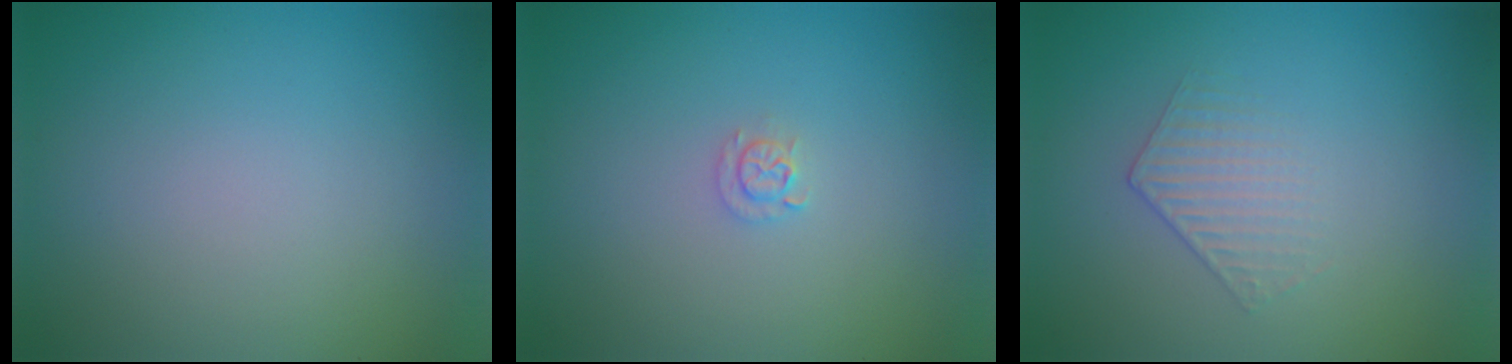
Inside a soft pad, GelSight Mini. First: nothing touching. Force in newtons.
{"total": 1.1, "press": 1.1, "slide": 0.2}
{"total": 1.3, "press": 0.6, "slide": 1.2}